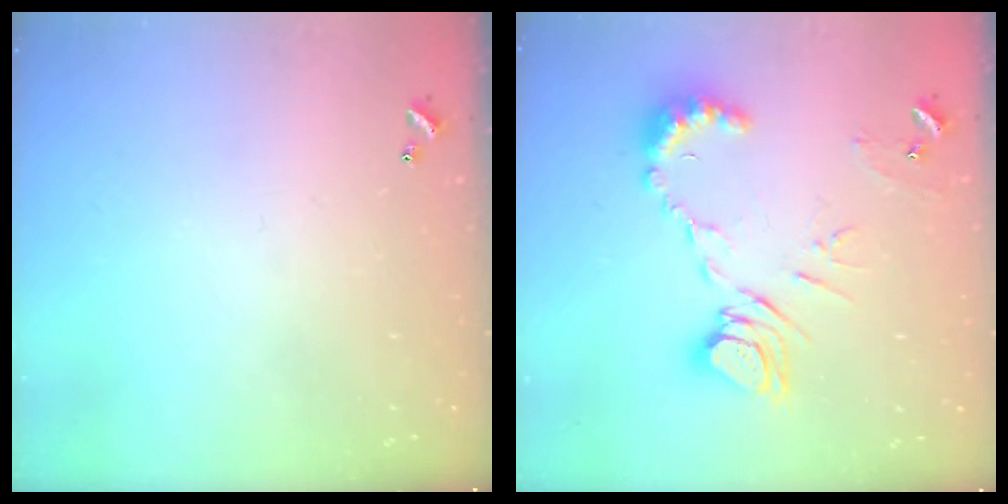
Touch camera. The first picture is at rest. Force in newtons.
{"total": 11.9, "press": 11.8, "slide": 0.9}